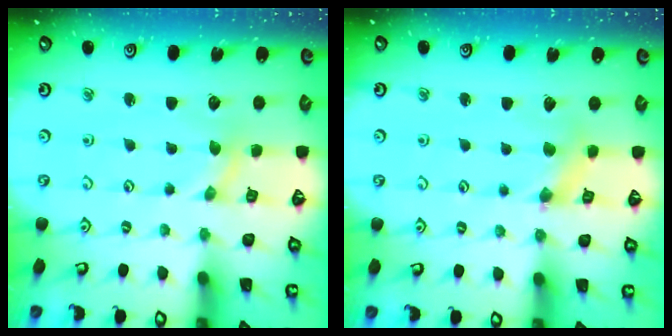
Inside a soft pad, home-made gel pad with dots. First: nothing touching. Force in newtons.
{"total": 2.1, "press": 2.1, "slide": 0.2}